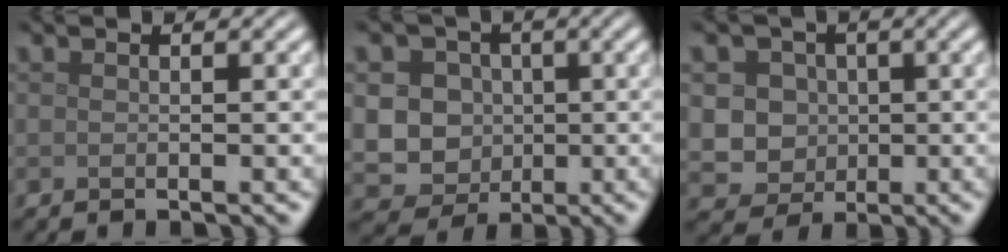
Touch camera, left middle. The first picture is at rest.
{"total": 9.7, "force": [0.6, 9.0, 3.6], "torque": [-0.067, 0.023, -0.006]}
{"total": 5.4, "force": [0.8, 4.9, 2.1], "torque": [-0.026, 0.014, 0.008]}